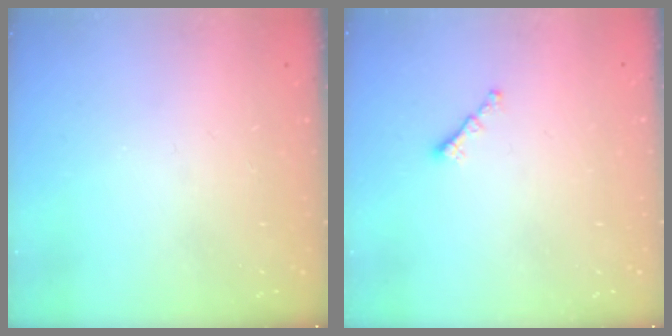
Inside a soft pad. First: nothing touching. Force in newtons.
{"total": 0.8, "press": 0.7, "slide": 0.4}